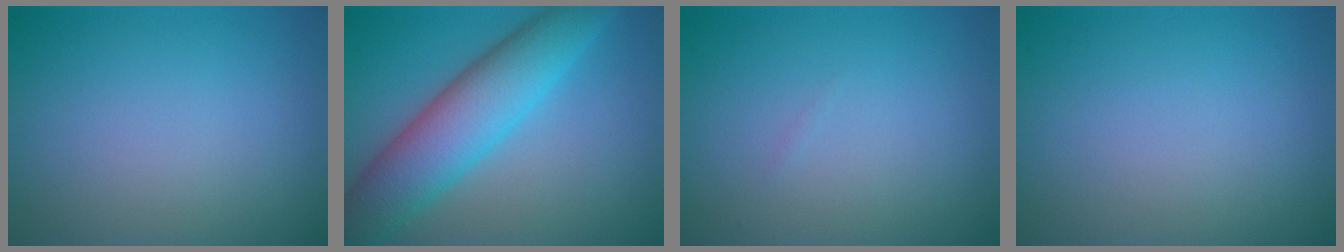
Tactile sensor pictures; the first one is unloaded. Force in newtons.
{"total": 7.9, "press": 7.9, "slide": 0.3}
{"total": 0.0}
{"total": 0.0}